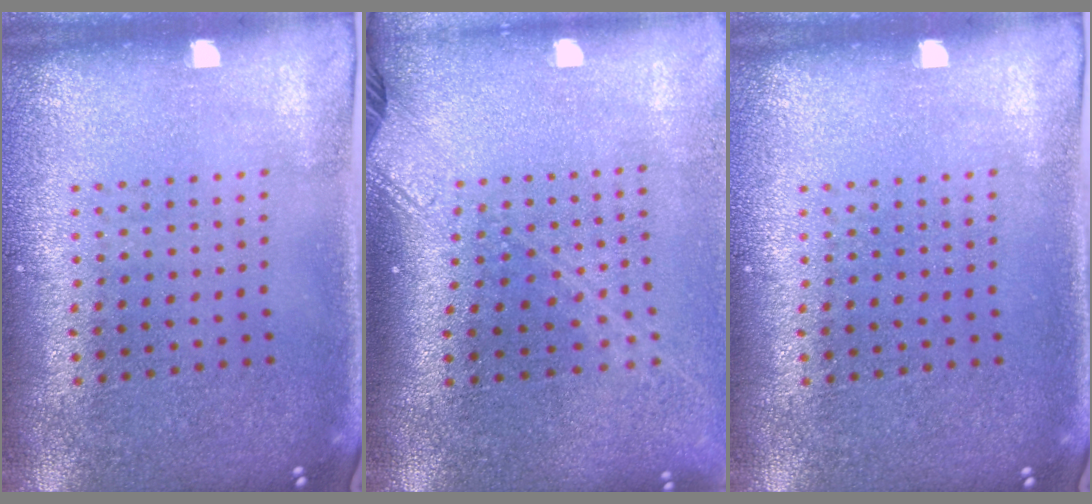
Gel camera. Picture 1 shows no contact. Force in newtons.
{"total": 2.1, "press": 1.6, "slide": 1.4}
{"total": 0.0}